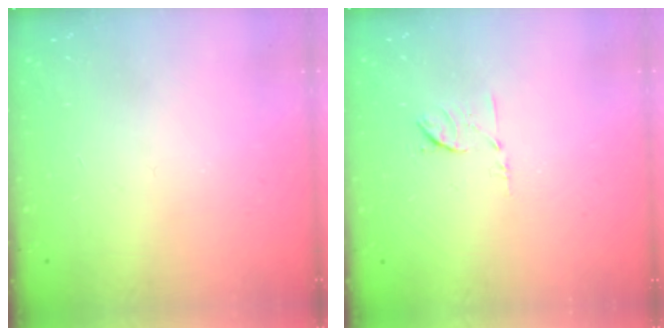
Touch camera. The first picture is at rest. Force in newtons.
{"total": 6.6, "press": 6.5, "slide": 1.1}